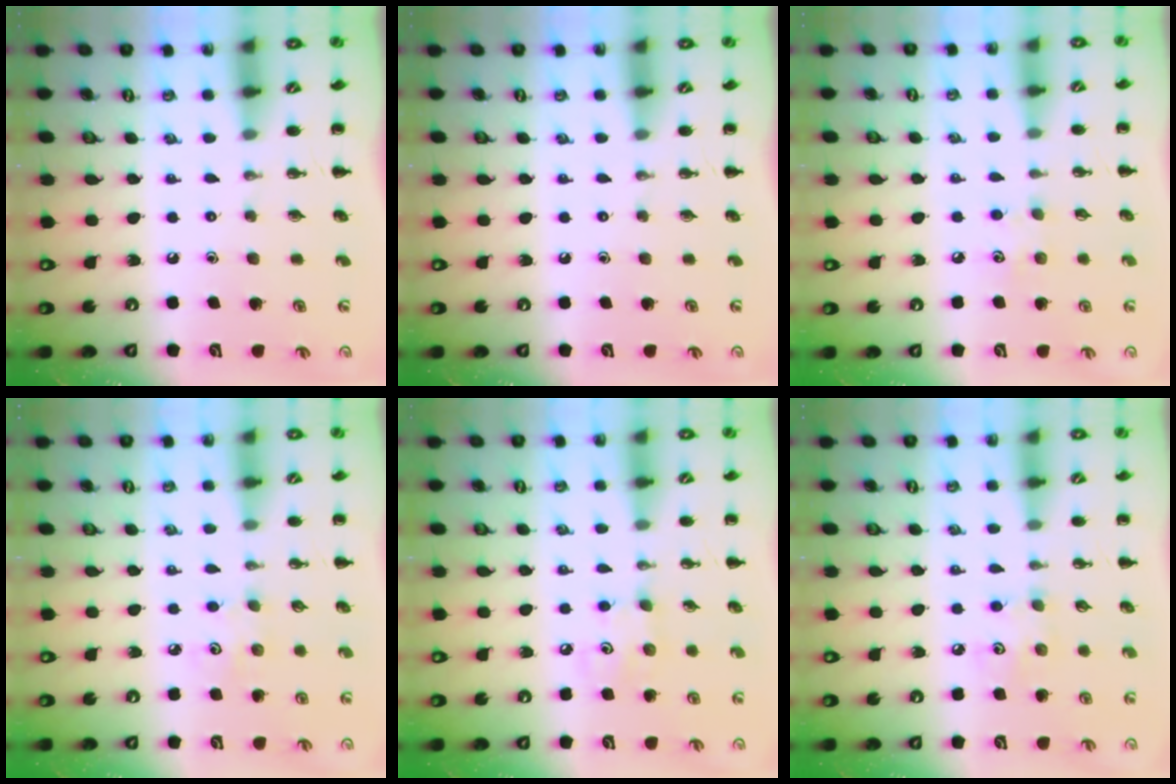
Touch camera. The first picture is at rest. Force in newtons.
{"total": 0.0}
{"total": 4.8, "press": 4.6, "slide": 1.3}
{"total": 3.5, "press": 3.3, "slide": 0.9}
{"total": 3.4, "press": 3.3, "slide": 0.6}
{"total": 3.7, "press": 3.7, "slide": 0.6}